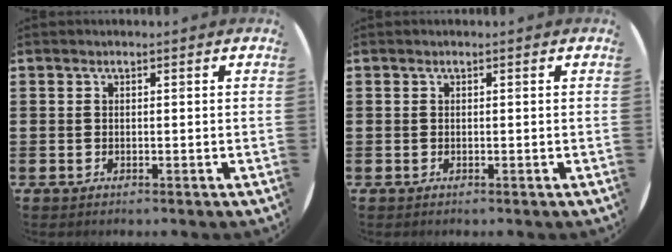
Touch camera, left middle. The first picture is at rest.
{"total": 0.0}